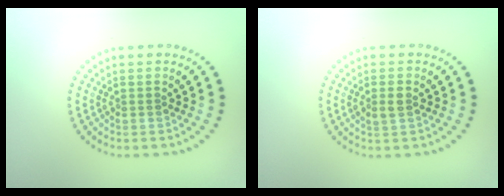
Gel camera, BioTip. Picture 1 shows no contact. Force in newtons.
{"total": 1.5, "press": 1.5, "slide": 0.2}